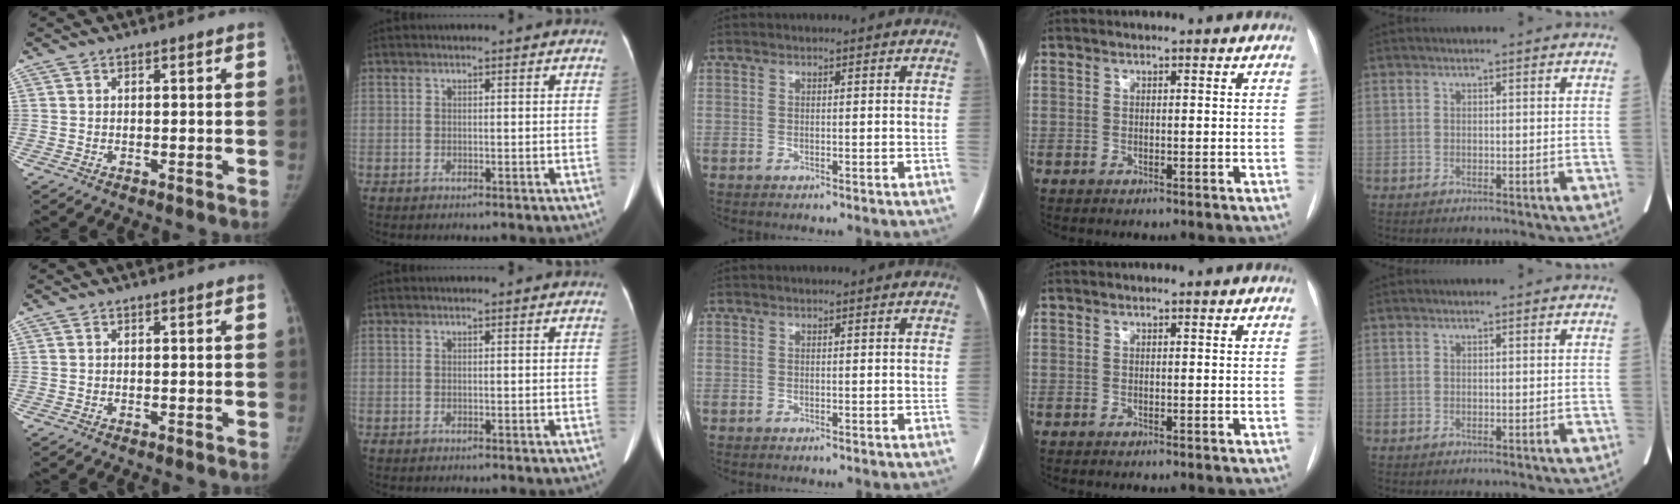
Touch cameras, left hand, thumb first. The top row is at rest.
{}